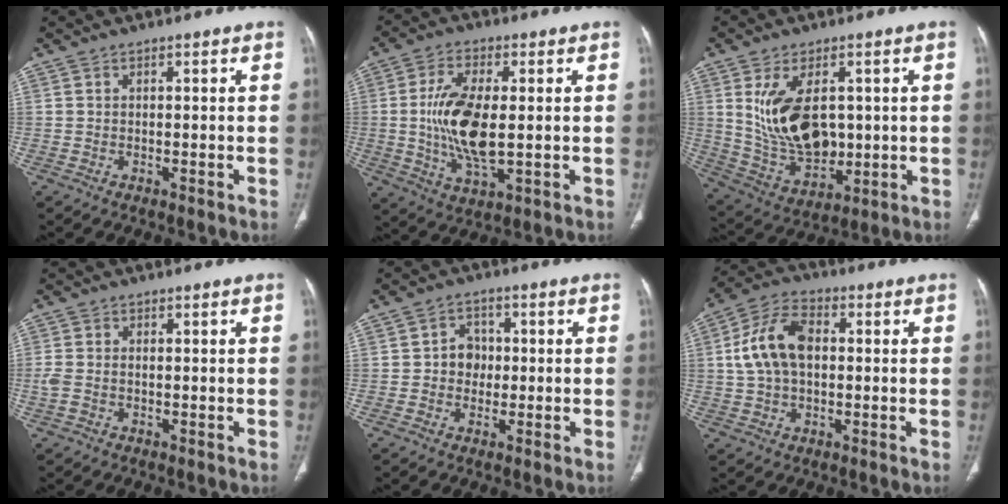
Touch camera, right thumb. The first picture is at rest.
{"total": 13.1, "force": [-0.1, 5.8, 11.7], "torque": [-0.234, -0.010, 0.002]}
{"total": 14.9, "force": [2.2, 9.0, 11.7], "torque": [-0.189, -0.012, 0.063]}
{"total": 2.8, "force": [-0.5, 1.9, 2.1], "torque": [-0.064, 0.006, -0.011]}
{"total": 4.7, "force": [-0.1, 4.2, 2.3], "torque": [-0.007, 0.009, -0.007]}
{"total": 11.8, "force": [1.2, 7.5, 9.0], "torque": [-0.172, 0.024, 0.019]}